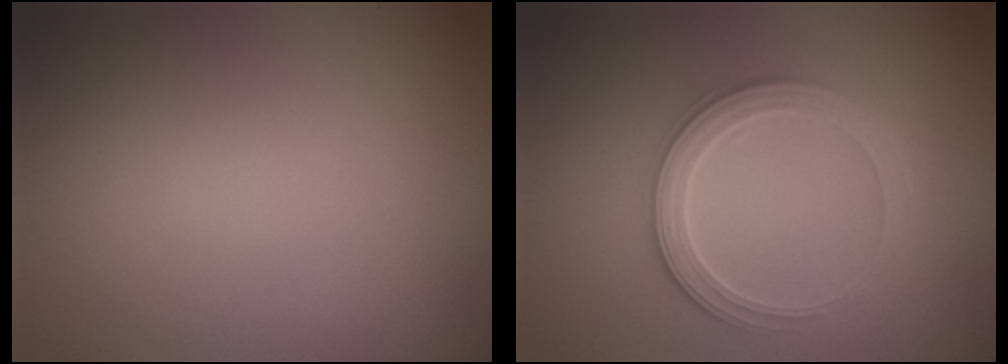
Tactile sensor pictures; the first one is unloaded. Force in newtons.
{"total": 3.1, "press": 3.0, "slide": 0.5}